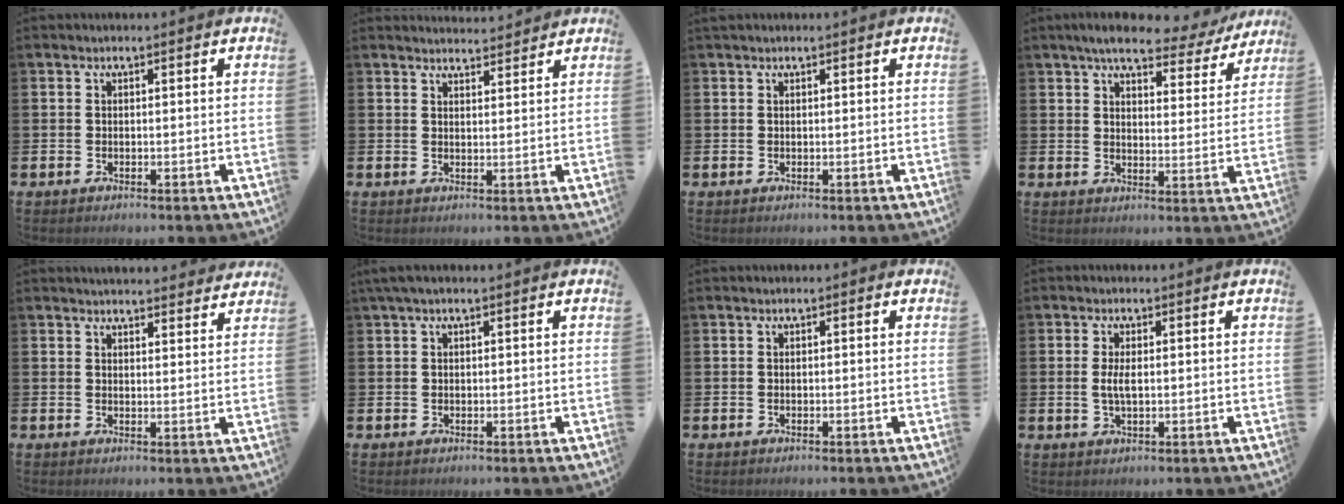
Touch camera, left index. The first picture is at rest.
{"total": 2.9, "force": [2.9, 0.3, -0.1], "torque": [0.008, -0.019, 0.049]}
{"total": 0.6, "force": [0.5, 0.2, 0.2], "torque": [-0.001, 0.002, 0.008]}
{"total": 6.0, "force": [5.3, 1.5, 2.3], "torque": [-0.053, -0.028, 0.088]}
{"total": 3.6, "force": [3.5, 0.5, 0.1], "torque": [0.001, -0.023, 0.062]}
{"total": 1.0, "force": [0.3, 0.2, 1.0], "torque": [-0.024, 0.006, 0.006]}
{"total": 0.0}
{"total": 2.7, "force": [0.2, 1.1, 2.5], "torque": [-0.047, 0.002, 0.000]}